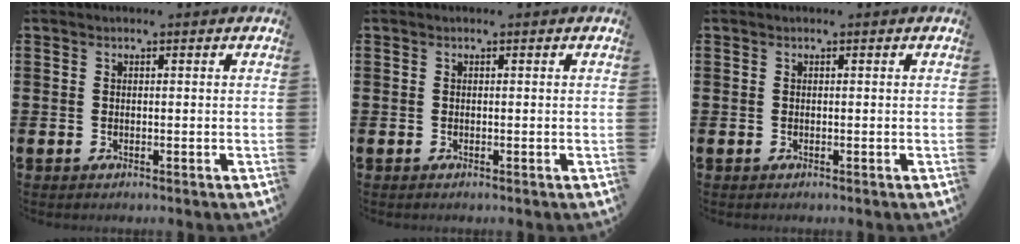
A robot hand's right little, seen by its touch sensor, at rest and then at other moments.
{"total": 0.0}
{"total": 0.0}